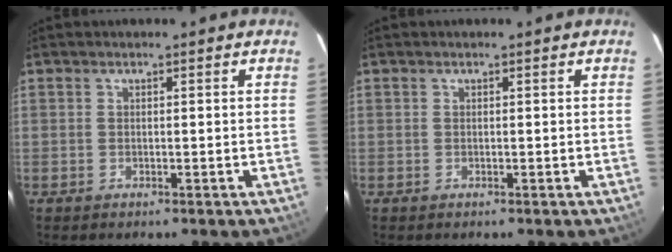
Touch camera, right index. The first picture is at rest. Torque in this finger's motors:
{"motor_torque": [-0.01, 0.01, 0.00, 0.00]}